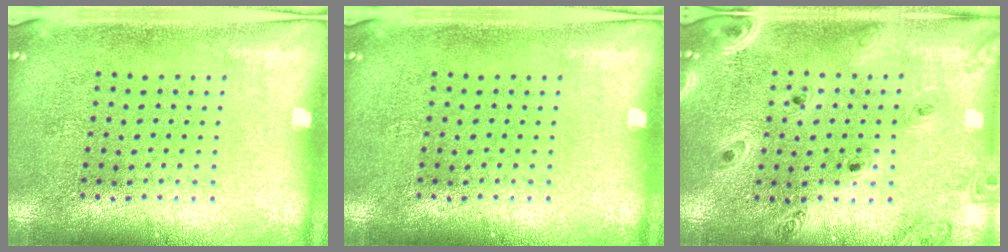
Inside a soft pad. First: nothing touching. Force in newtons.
{"total": 0.0}
{"total": 1.4, "press": 1.3, "slide": 0.3}